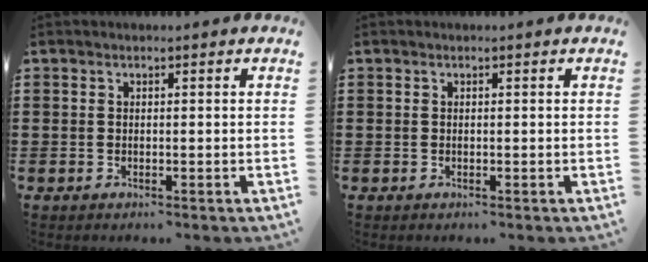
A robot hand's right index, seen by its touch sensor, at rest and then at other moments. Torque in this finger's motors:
{"motor_torque": [-0.87, 1.27, 0.00, 0.00]}